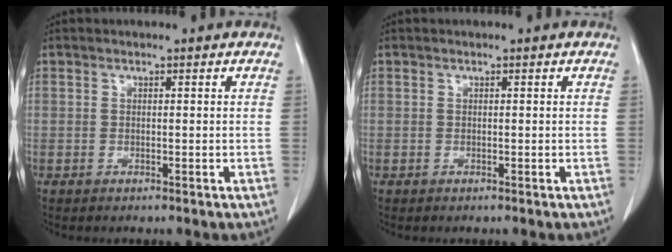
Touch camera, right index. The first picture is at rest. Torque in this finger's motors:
{"motor_torque": [0.03, -0.03, 0.00, 0.00]}